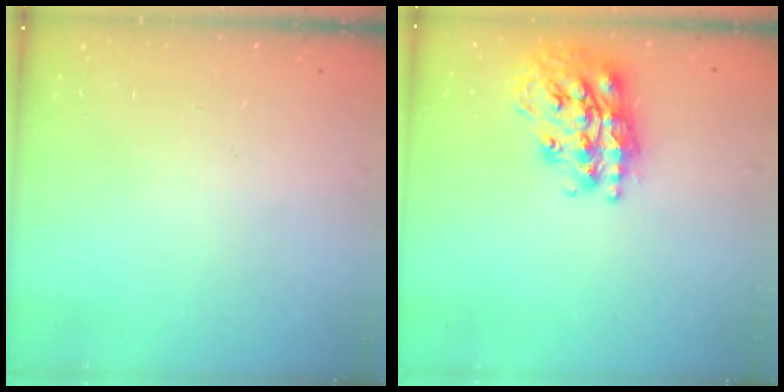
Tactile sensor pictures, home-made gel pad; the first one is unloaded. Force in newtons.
{"total": 20.8, "press": 20.8, "slide": 1.4}